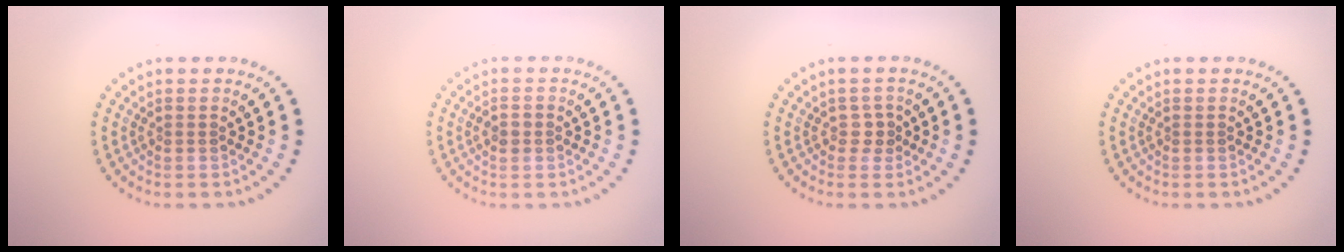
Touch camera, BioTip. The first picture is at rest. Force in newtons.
{"total": 1.0, "press": 1.0, "slide": 0.2}
{"total": 1.1, "press": 0.9, "slide": 0.6}
{"total": 0.0}